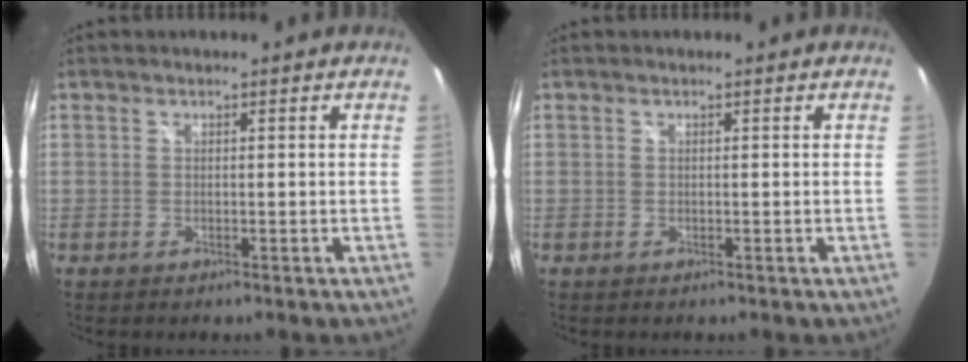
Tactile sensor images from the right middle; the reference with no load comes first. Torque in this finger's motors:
{"motor_torque": [-0.07, -0.06, 0.00, 0.00]}